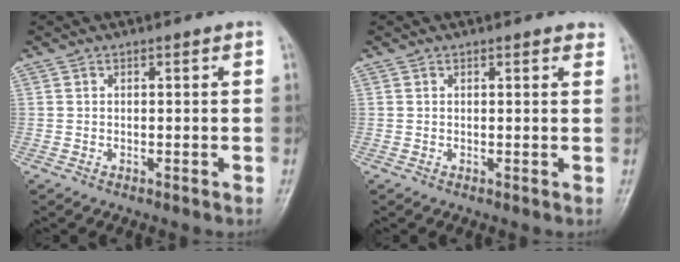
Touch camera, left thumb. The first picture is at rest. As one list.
[{"total": 1.9, "force": [1.5, 0.7, 0.9], "torque": [-0.001, 0.000, 0.012]}]